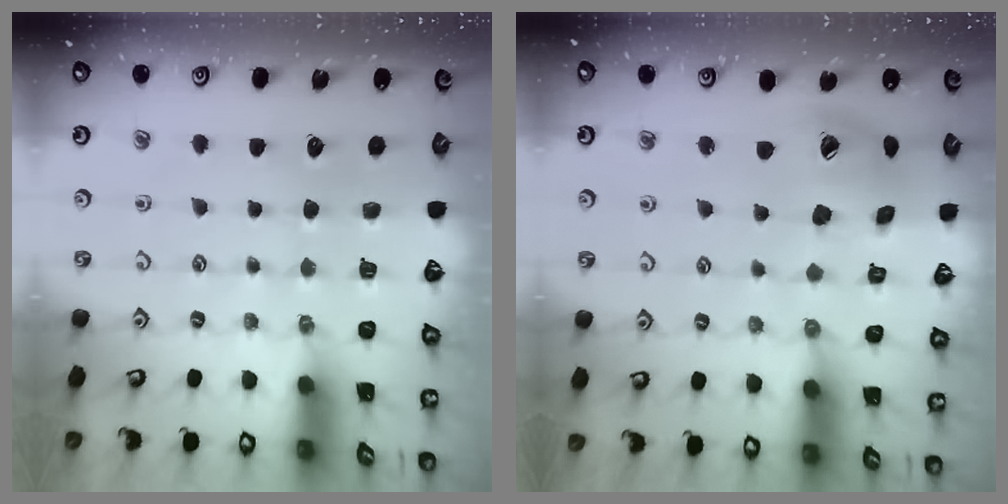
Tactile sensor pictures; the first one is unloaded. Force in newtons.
{"total": 15.5, "press": 15.3, "slide": 2.4}